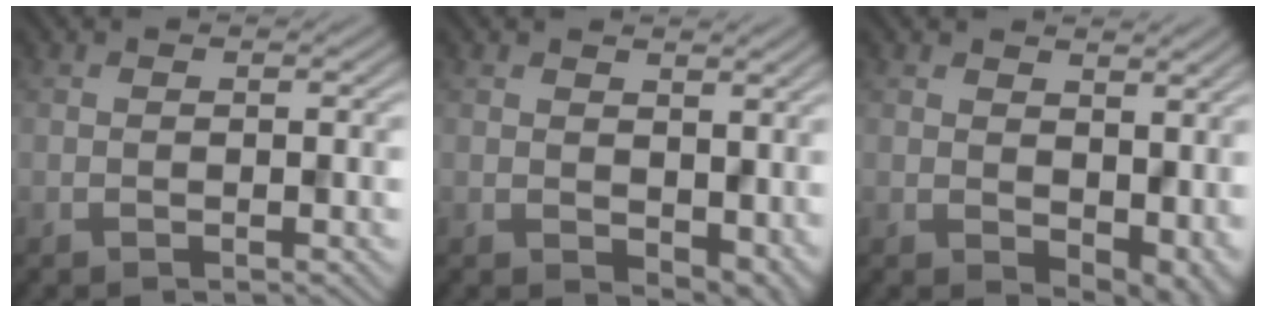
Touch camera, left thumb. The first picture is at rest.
{"total": 5.4, "force": [1.4, 3.7, 3.7], "torque": [-0.070, -0.024, 0.039]}
{"total": 7.4, "force": [1.3, 5.1, 5.2], "torque": [-0.089, -0.028, 0.042]}